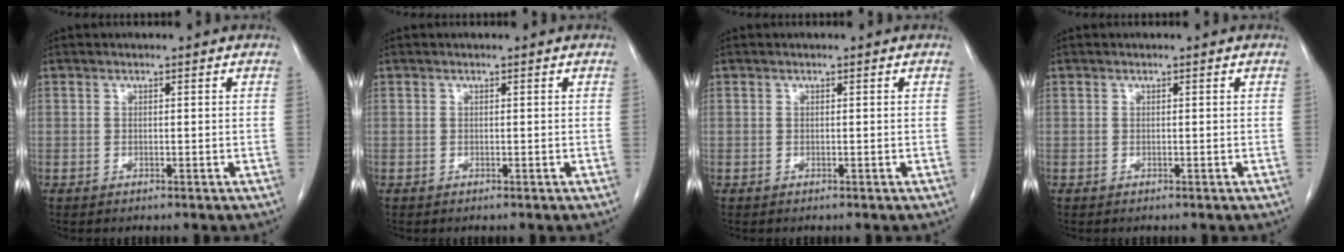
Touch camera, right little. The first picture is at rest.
{"total": 0.0}
{"total": 0.0}
{"total": 0.0}